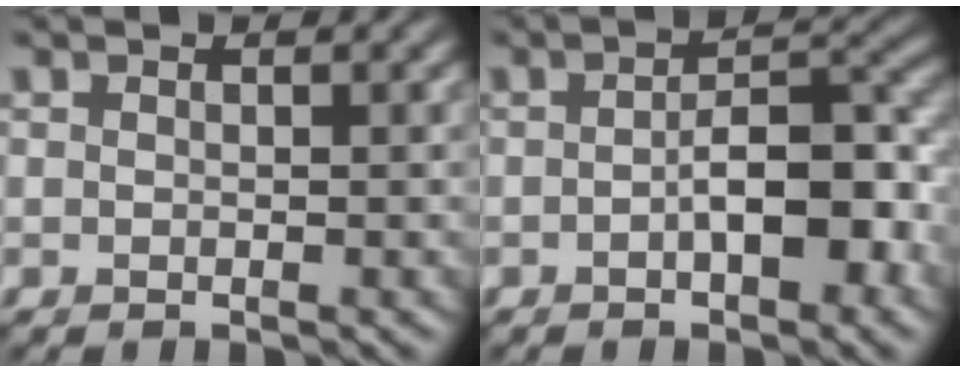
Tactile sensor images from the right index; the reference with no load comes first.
{"total": 5.1, "force": [-1.3, 2.0, 4.5], "torque": [-0.069, 0.008, -0.023]}